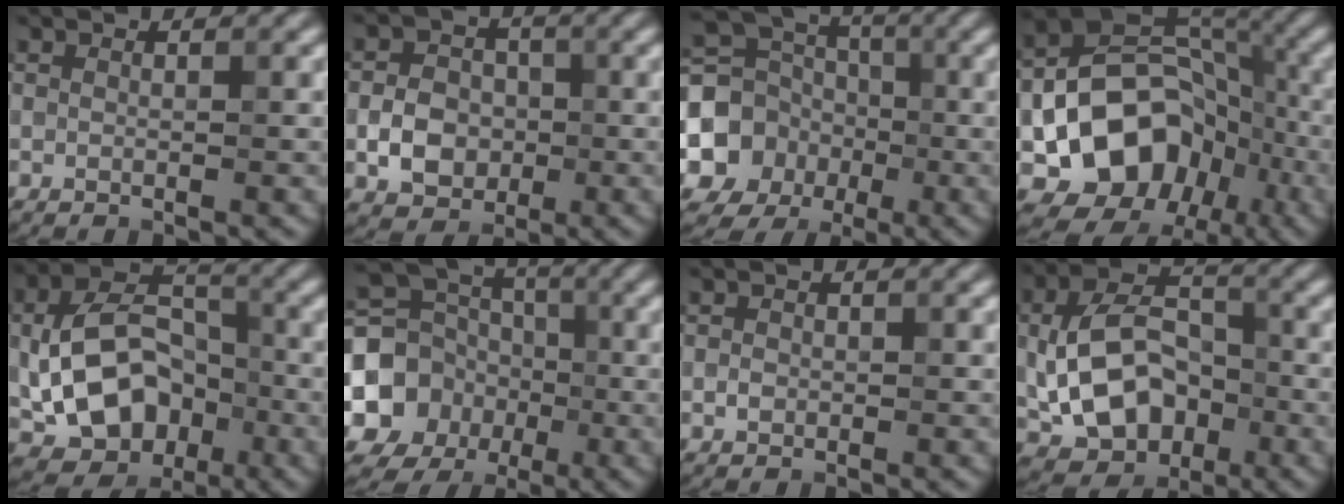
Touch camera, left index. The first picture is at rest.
{"total": 4.1, "force": [-0.9, 3.4, 2.2], "torque": [-0.031, 0.001, -0.018]}
{"total": 10.7, "force": [-2.1, 9.8, 3.9], "torque": [-0.093, -0.009, -0.058]}
{"total": 12.4, "force": [-4.0, 9.5, 7.0], "torque": [-0.099, 0.003, -0.075]}
{"total": 10.3, "force": [-1.7, 7.2, 7.2], "torque": [-0.133, 0.003, -0.030]}
{"total": 13.5, "force": [-2.4, 12.4, 4.8], "torque": [-0.112, -0.007, -0.067]}
{"total": 0.8, "force": [-0.2, 0.7, 0.4], "torque": [-0.005, -0.002, -0.005]}
{"total": 9.3, "force": [-1.3, 6.4, 6.6], "torque": [-0.126, 0.001, -0.022]}